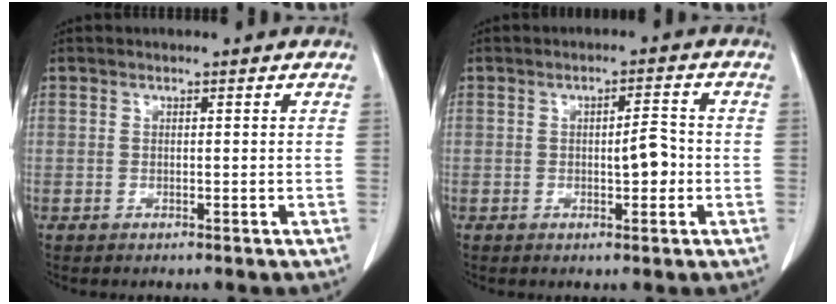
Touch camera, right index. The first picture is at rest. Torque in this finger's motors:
{"motor_torque": [0.13, 0.02, 0.09, 0.02]}